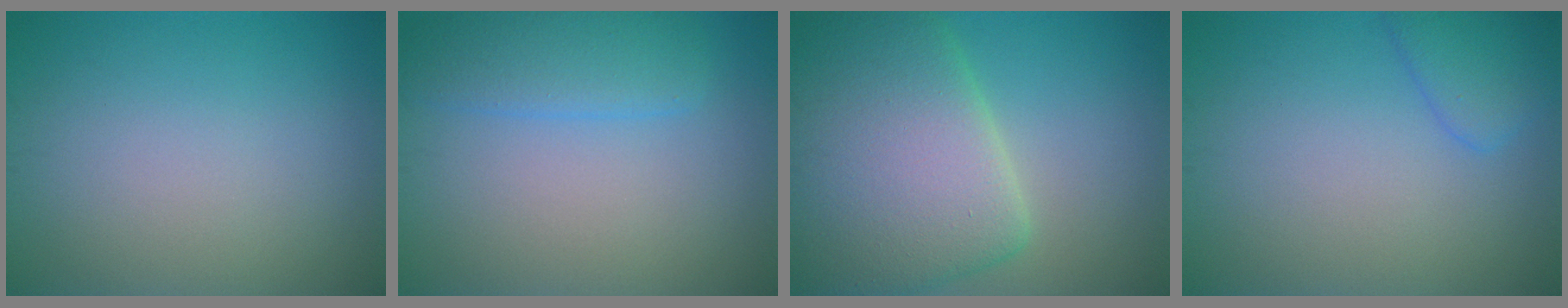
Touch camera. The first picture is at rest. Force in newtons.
{"total": 3.4, "press": 3.4, "slide": 0.3}
{"total": 11.6, "press": 11.5, "slide": 0.9}
{"total": 2.5, "press": 2.5, "slide": 0.2}